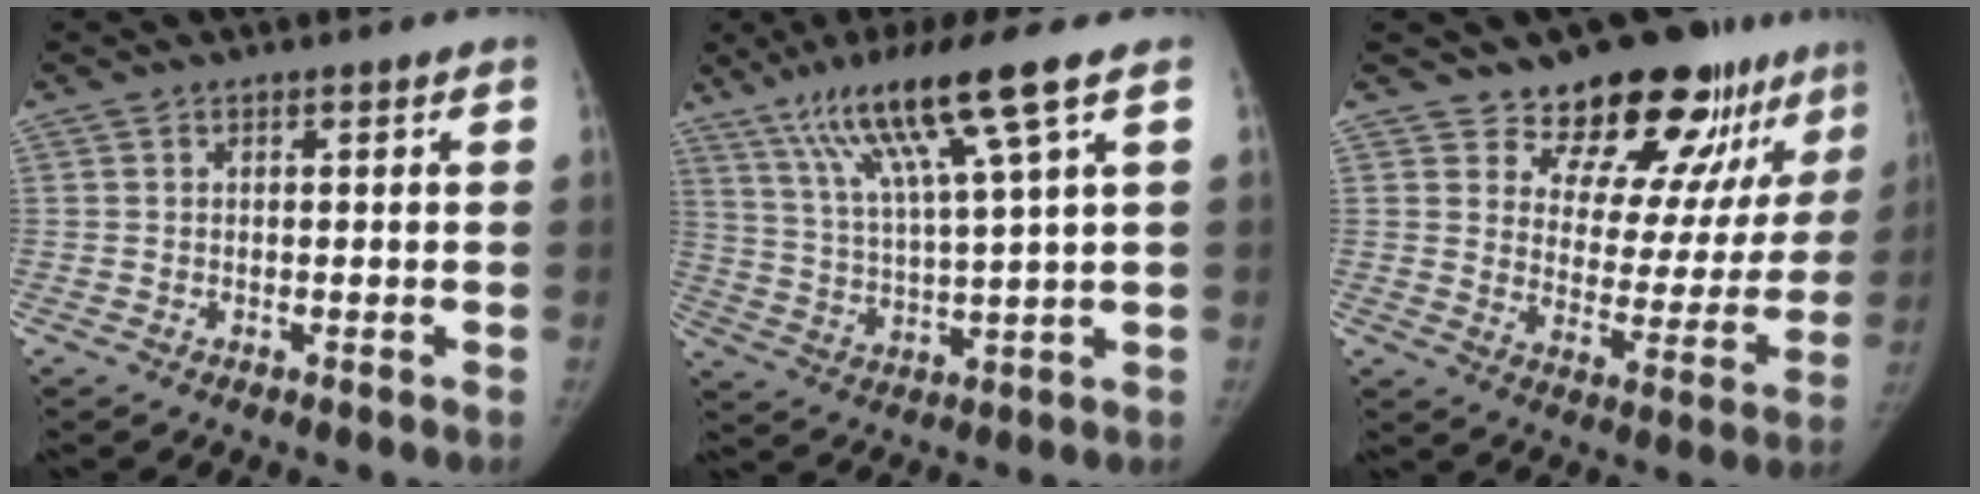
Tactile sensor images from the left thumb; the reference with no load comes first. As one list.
[{"total": 14.8, "force": [8.2, 0.2, 12.3], "torque": [-0.227, -0.024, 0.152]}, {"total": 18.1, "force": [14.0, 8.2, 8.0], "torque": [-0.046, -0.101, 0.186]}]